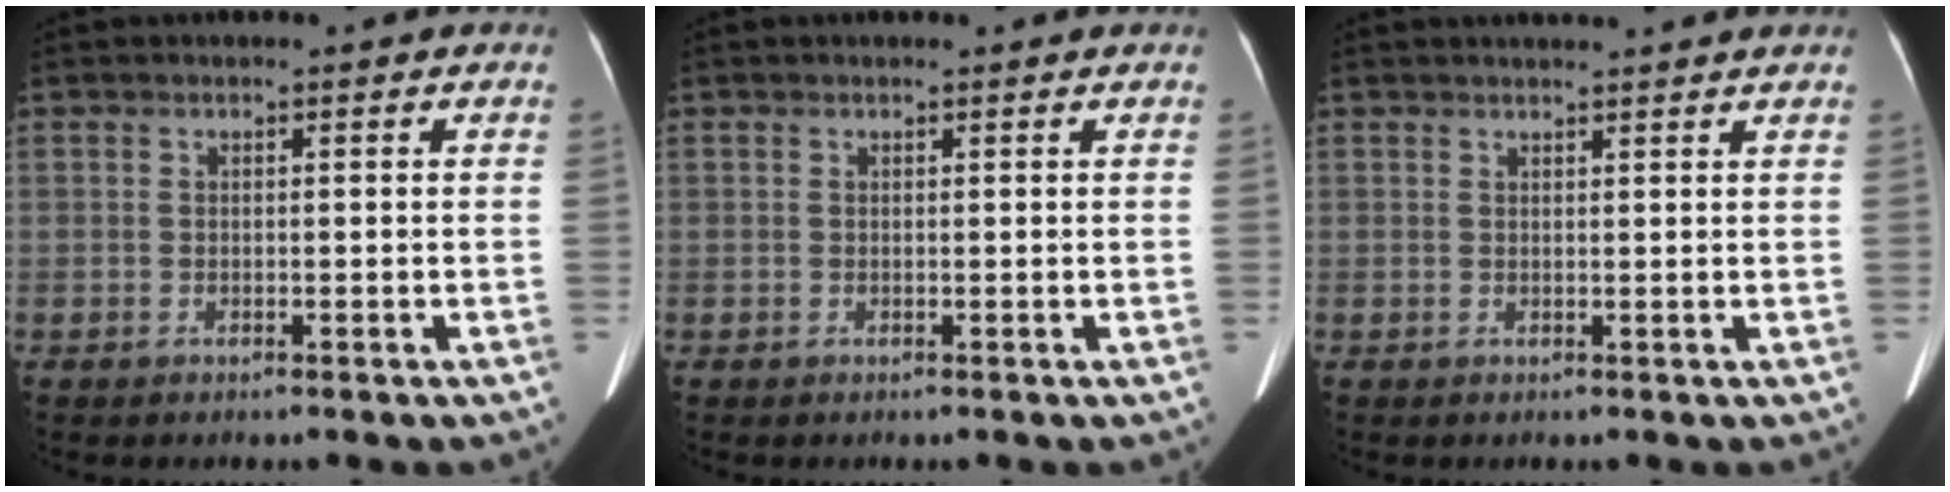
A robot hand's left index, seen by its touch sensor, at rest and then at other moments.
{"total": 0.8, "force": [0.7, 0.0, 0.2], "torque": [-0.008, 0.002, 0.009]}
{"total": 5.5, "force": [5.2, -0.3, 1.8], "torque": [-0.022, 0.021, 0.057]}